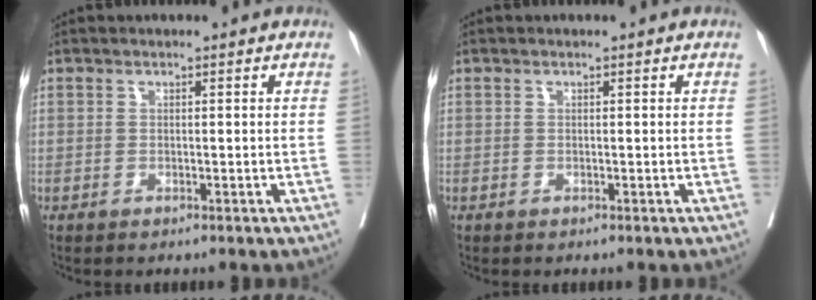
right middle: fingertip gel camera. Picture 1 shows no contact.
{"total": 0.0}